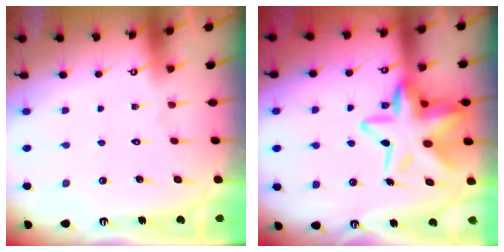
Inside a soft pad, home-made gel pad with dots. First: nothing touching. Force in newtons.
{"total": 17.9, "press": 17.8, "slide": 2.1}